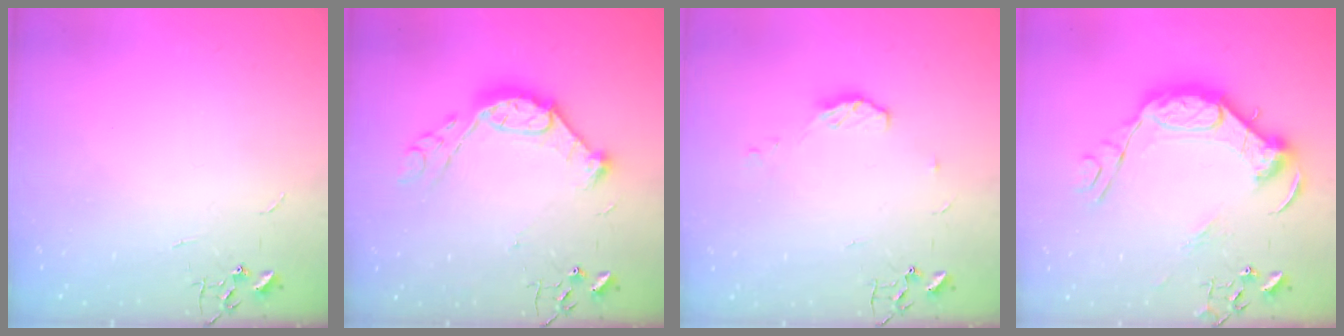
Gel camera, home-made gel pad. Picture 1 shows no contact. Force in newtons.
{"total": 13.3, "press": 13.3, "slide": 0.2}
{"total": 6.5, "press": 6.4, "slide": 0.4}
{"total": 18.6, "press": 18.6, "slide": 1.3}